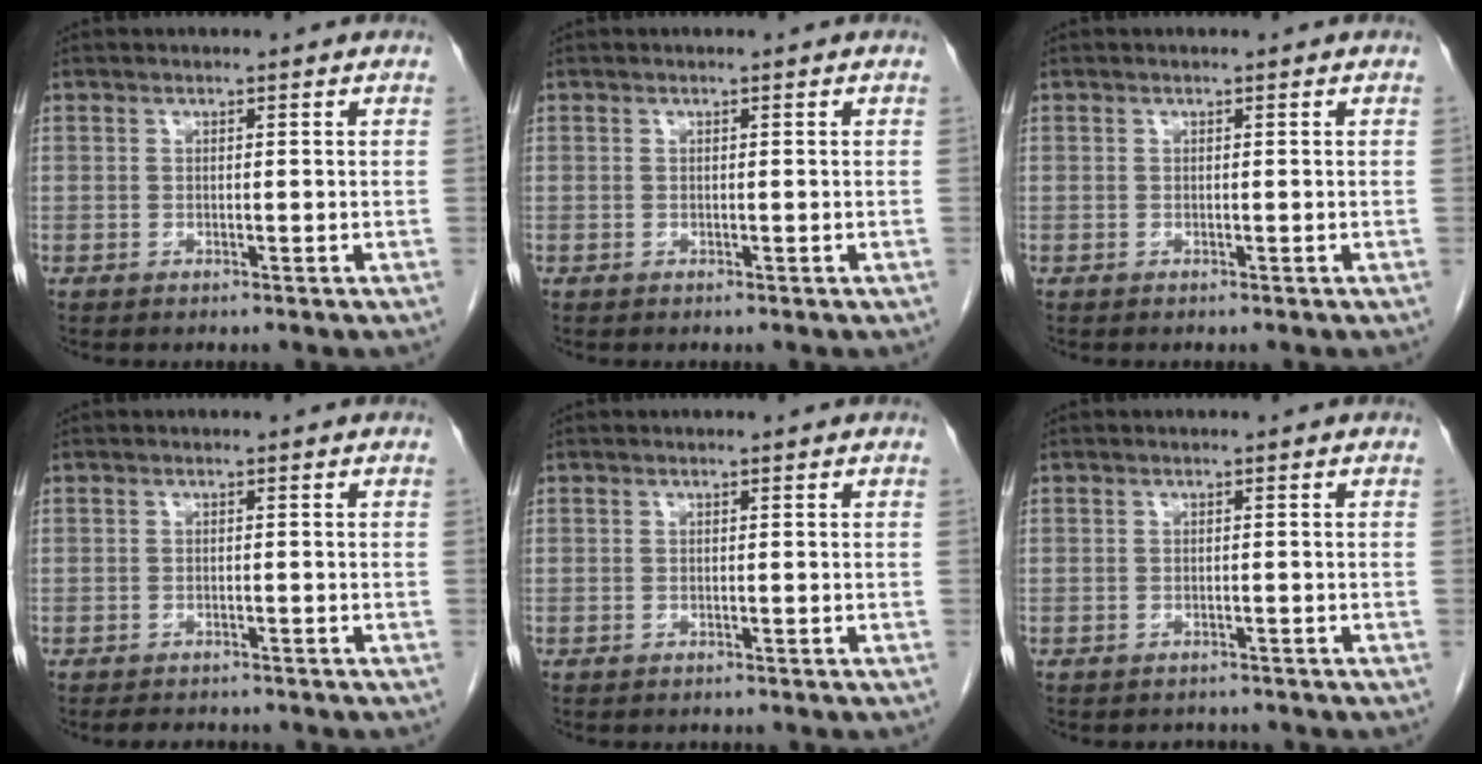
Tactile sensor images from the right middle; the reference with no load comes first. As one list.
[{"total": 0.0}, {"total": 0.0}, {"total": 3.6, "force": [-3.2, 1.3, 1.1], "torque": [-0.016, -0.004, -0.039]}, {"total": 0.7, "force": [-0.7, 0.2, 0.1], "torque": [-0.008, -0.001, -0.010]}, {"total": 2.1, "force": [-1.9, 0.9, -0.1], "torque": [-0.001, -0.001, -0.026]}]